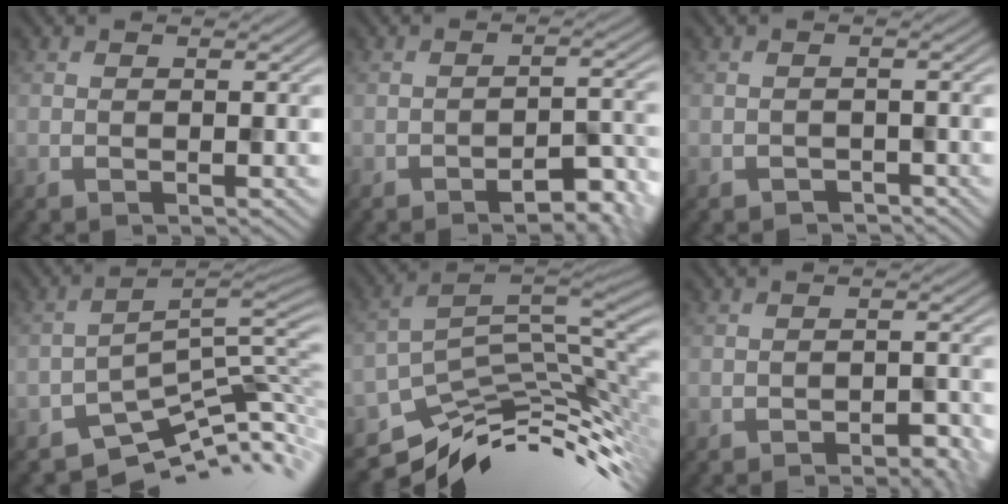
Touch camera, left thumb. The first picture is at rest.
{"total": 4.4, "force": [-3.7, 0.7, 2.4], "torque": [-0.030, 0.008, -0.046]}
{"total": 2.0, "force": [-1.1, -0.2, -1.6], "torque": [0.028, -0.001, -0.014]}
{"total": 8.2, "force": [-6.6, 2.2, 4.3], "torque": [-0.060, -0.003, -0.103]}
{"total": 8.5, "force": [-5.8, 3.2, 5.4], "torque": [-0.088, -0.007, -0.089]}
{"total": 3.0, "force": [-2.5, 0.6, 1.4], "torque": [-0.016, 0.009, -0.024]}